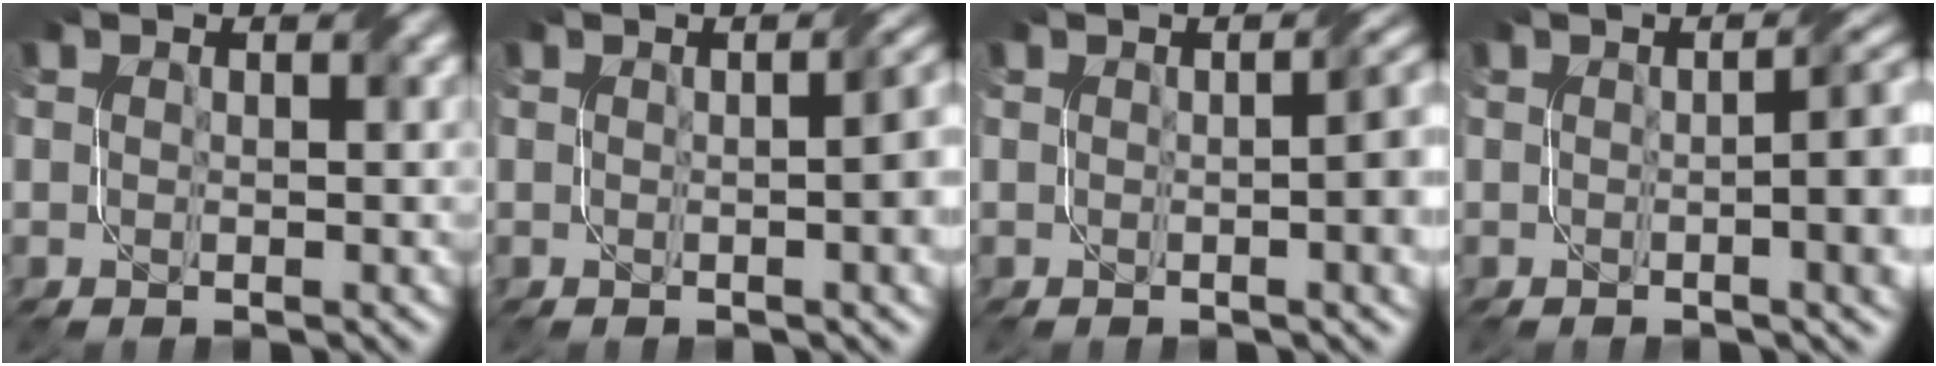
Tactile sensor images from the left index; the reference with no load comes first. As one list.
[{"total": 5.6, "force": [0.0, 2.0, 5.2], "torque": [-0.032, 0.011, 0.000]}, {"total": 6.8, "force": [-0.1, 2.5, 6.3], "torque": [-0.038, 0.013, -0.002]}, {"total": 8.6, "force": [-0.1, 3.1, 8.0], "torque": [-0.058, 0.016, -0.007]}]